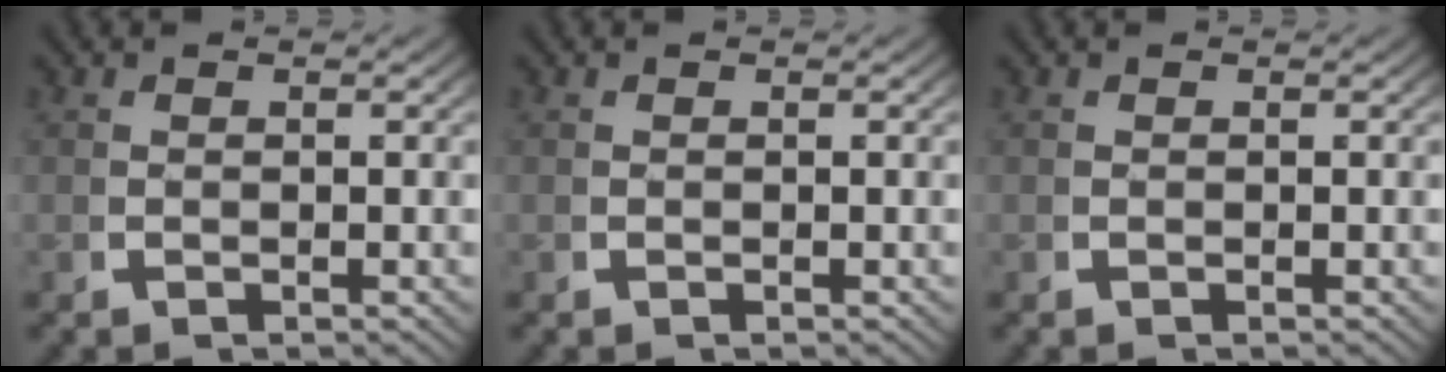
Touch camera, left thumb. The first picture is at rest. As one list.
[{"total": 0.0}, {"total": 0.0}]